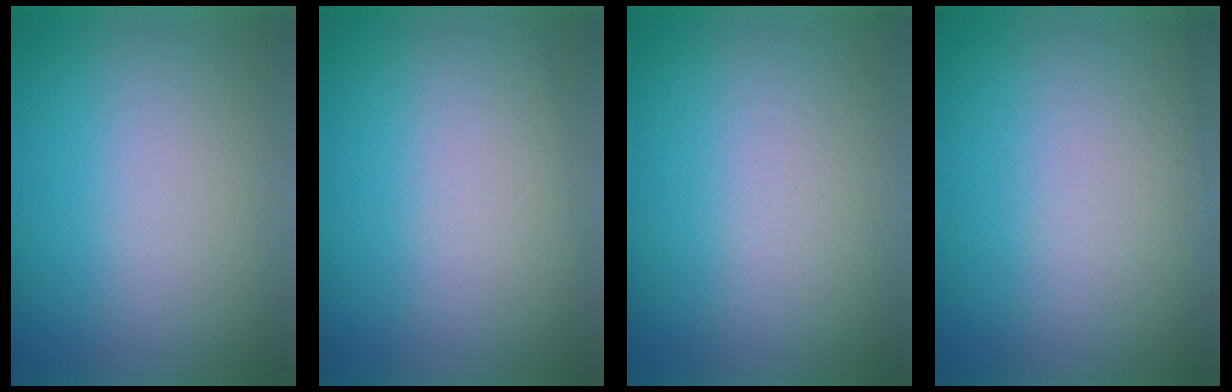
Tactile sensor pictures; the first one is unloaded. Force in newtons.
{"total": 1.1}
{"total": 4.0}
{"total": 2.8}